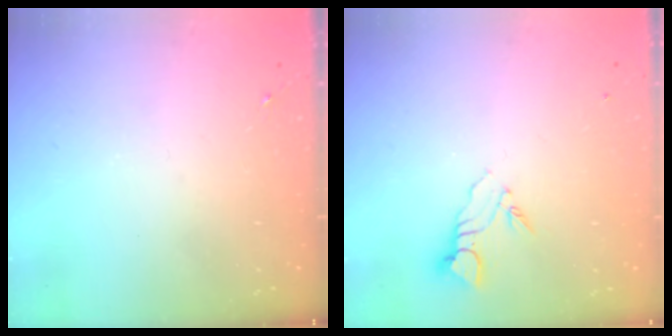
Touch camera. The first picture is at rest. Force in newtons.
{"total": 4.2, "press": 4.2, "slide": 0.1}